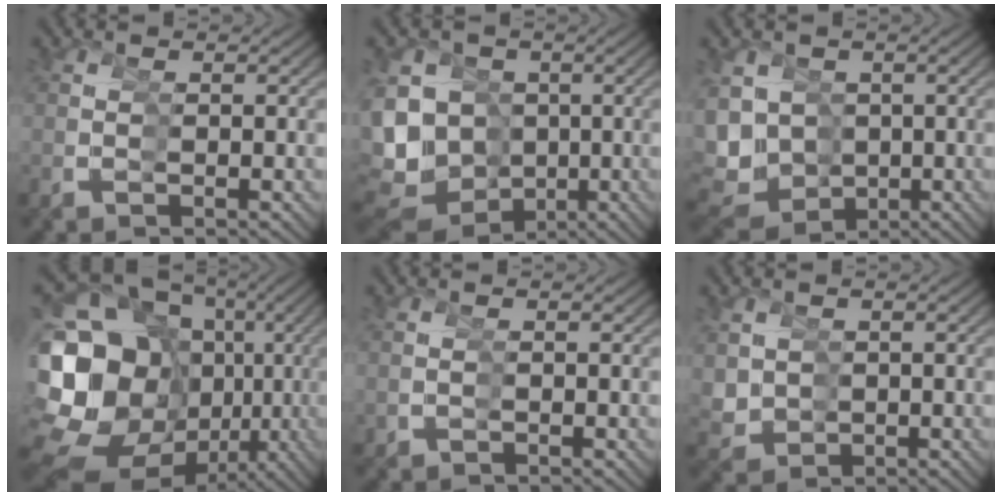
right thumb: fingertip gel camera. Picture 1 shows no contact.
{"total": 16.0, "force": [-0.7, 13.9, 7.8], "torque": [-0.173, -0.016, -0.021]}
{"total": 11.8, "force": [0.3, 10.5, 5.3], "torque": [-0.125, -0.011, -0.005]}
{"total": 18.3, "force": [-1.3, 11.9, 13.9], "torque": [-0.267, -0.025, -0.005]}
{"total": 0.9, "force": [-0.3, 0.8, 0.4], "torque": [-0.011, -0.008, -0.001]}
{"total": 4.5, "force": [0.0, 4.1, 1.7], "torque": [-0.058, -0.024, 0.014]}